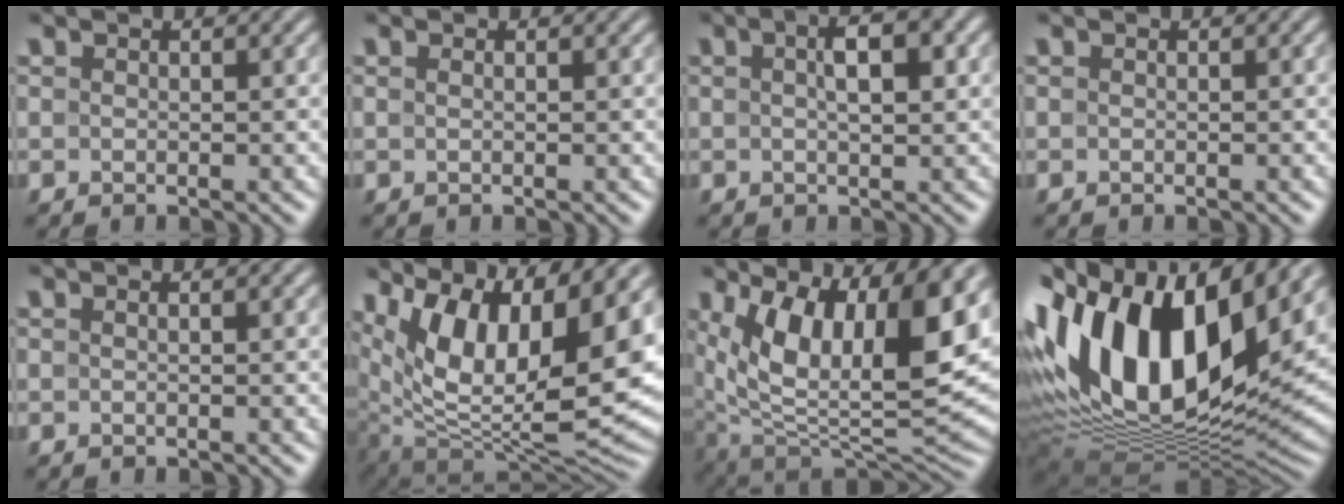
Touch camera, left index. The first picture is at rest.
{"total": 0.7, "force": [0.3, 0.3, 0.6], "torque": [-0.009, 0.000, -0.003]}
{"total": 4.0, "force": [1.0, 1.3, 3.6], "torque": [-0.064, 0.011, 0.013]}
{"total": 0.0}
{"total": 0.6, "force": [0.2, 0.2, 0.6], "torque": [-0.010, 0.004, -0.002]}
{"total": 15.7, "force": [6.9, 6.9, 12.3], "torque": [-0.214, 0.018, 0.121]}
{"total": 16.1, "force": [5.4, 7.9, 13.0], "torque": [-0.208, 0.006, 0.100]}
{"total": 17.8, "force": [5.1, 10.0, 13.8], "torque": [-0.274, 0.015, 0.080]}